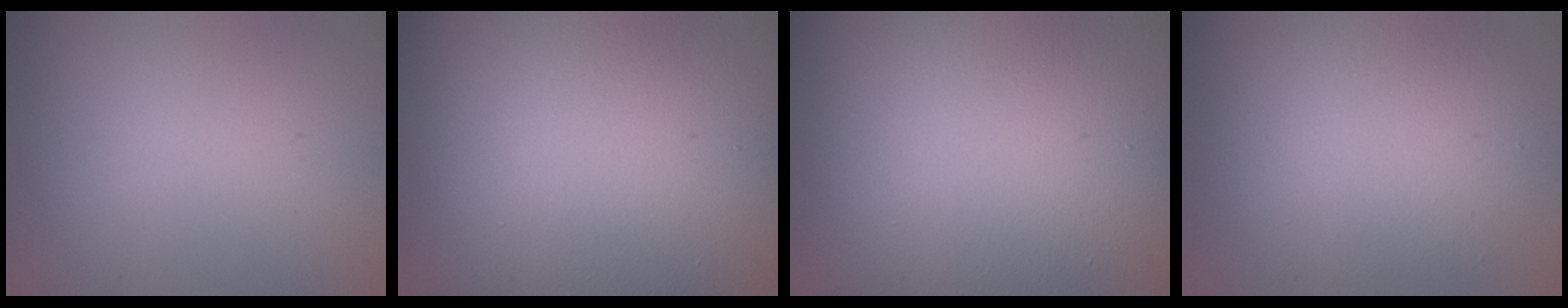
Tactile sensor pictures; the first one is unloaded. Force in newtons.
{"total": 23.0, "press": 23.0, "slide": 1.7}
{"total": 20.7, "press": 20.7, "slide": 0.9}
{"total": 5.3, "press": 5.3, "slide": 0.5}